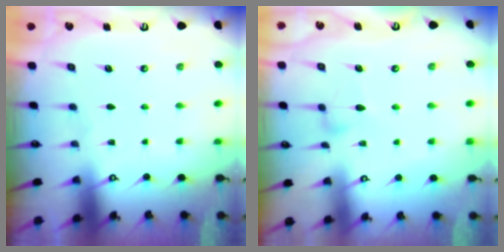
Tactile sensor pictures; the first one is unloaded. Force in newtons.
{"total": 6.0, "press": 6.0, "slide": 0.3}